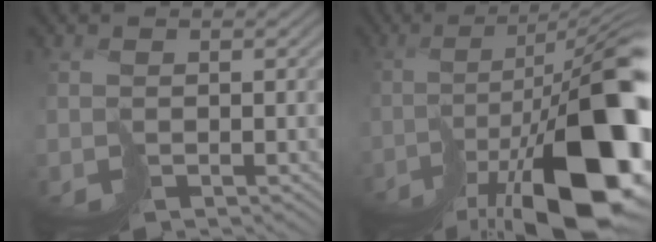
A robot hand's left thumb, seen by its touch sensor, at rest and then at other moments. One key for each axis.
{"total": 20.2, "fx": -8.9, "fy": 5.8, "fz": 17.2, "tx": -0.250, "ty": -0.025, "tz": -0.131}